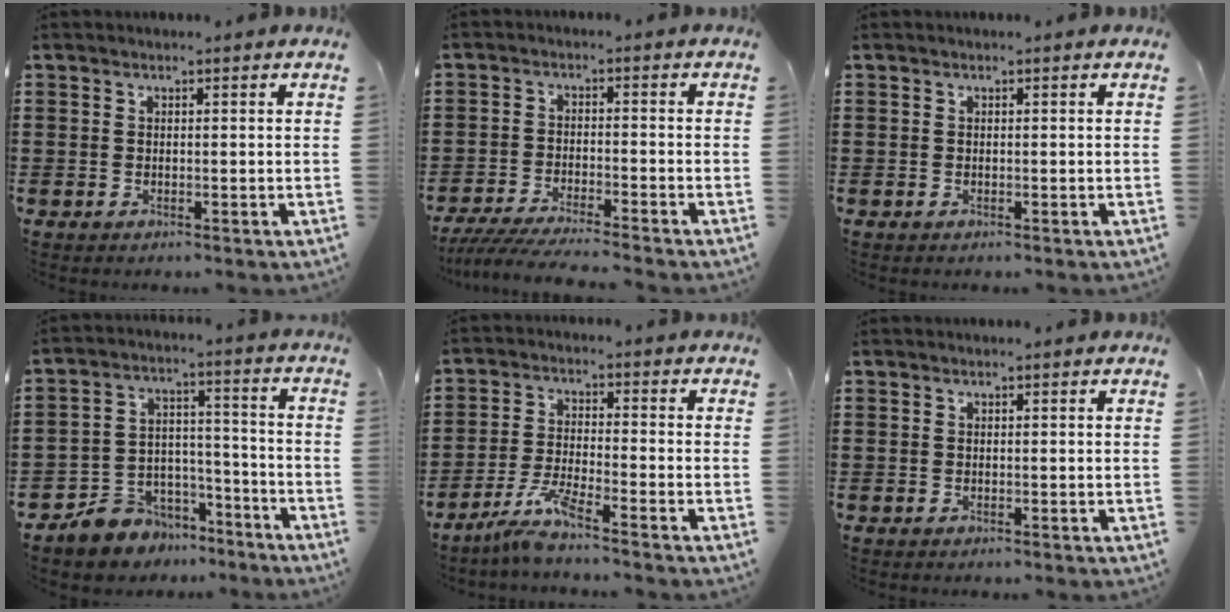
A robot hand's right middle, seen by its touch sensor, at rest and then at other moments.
{"total": 4.9, "force": [-4.6, 0.0, 1.7], "torque": [-0.043, -0.015, -0.092]}
{"total": 0.0}
{"total": 7.0, "force": [-6.2, 3.2, 0.0], "torque": [-0.023, 0.016, -0.125]}
{"total": 5.5, "force": [-4.3, 0.0, 3.4], "torque": [-0.078, -0.012, -0.083]}
{"total": 0.0}